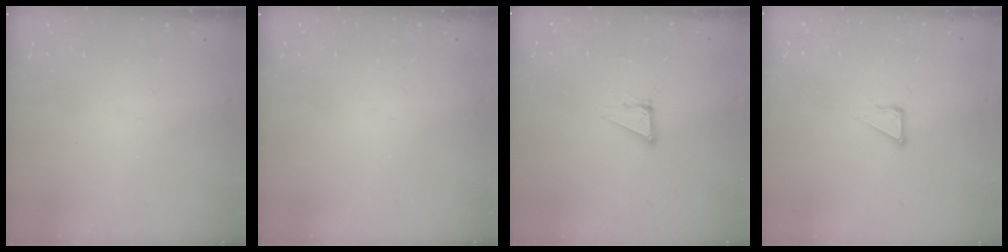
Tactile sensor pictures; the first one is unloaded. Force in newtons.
{"total": 0.0}
{"total": 5.1, "press": 5.1, "slide": 0.5}
{"total": 3.8, "press": 3.8, "slide": 0.3}